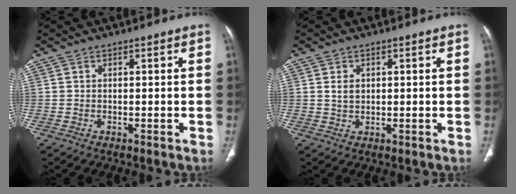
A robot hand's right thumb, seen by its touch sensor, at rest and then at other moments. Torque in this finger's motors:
{"motor_torque": [0.32, 0.25, 0.38, -0.07, 0.02]}